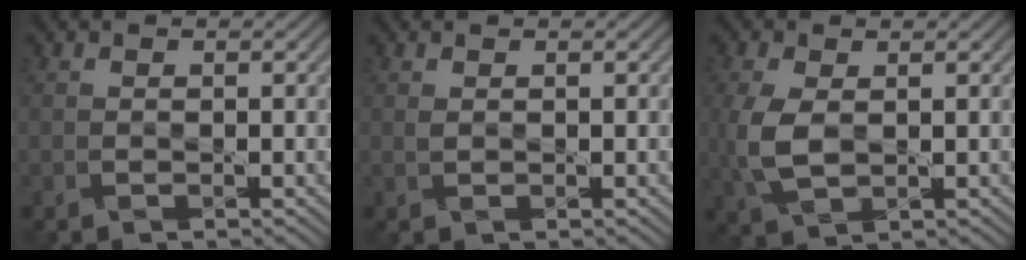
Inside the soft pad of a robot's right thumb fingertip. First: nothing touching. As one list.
[{"total": 0.6, "force": [0.4, 0.3, 0.4], "torque": [-0.013, 0.003, 0.008]}, {"total": 5.3, "force": [0.2, 3.1, 4.3], "torque": [-0.120, -0.002, 0.005]}]